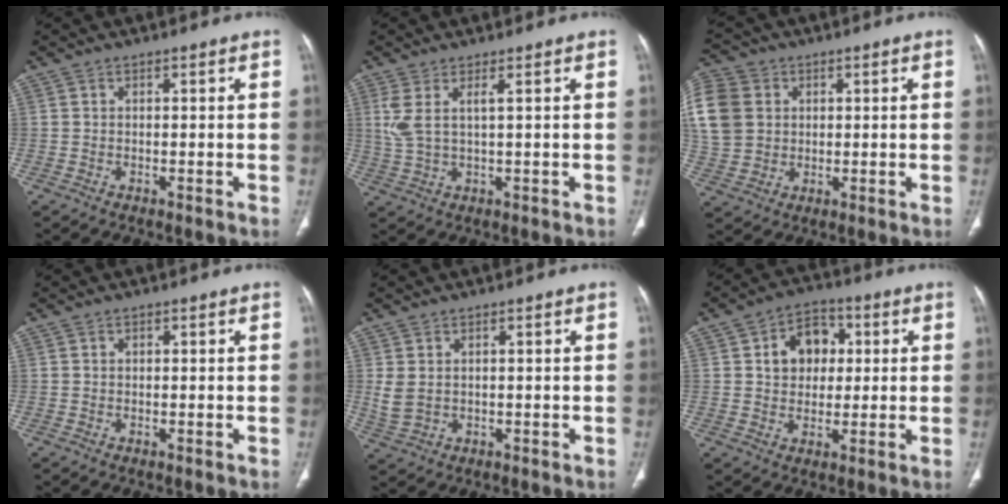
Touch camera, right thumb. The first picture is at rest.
{"total": 4.6, "force": [1.7, 1.1, 4.2], "torque": [-0.111, -0.005, 0.046]}
{"total": 20.4, "force": [4.5, 17.2, 10.1], "torque": [-0.271, 0.041, 0.096]}
{"total": 0.5, "force": [0.2, 0.4, 0.2], "torque": [-0.001, 0.001, 0.003]}
{"total": 3.6, "force": [0.7, 2.6, 2.5], "torque": [-0.058, 0.000, 0.023]}
{"total": 9.4, "force": [2.0, 7.3, 5.6], "torque": [-0.049, 0.008, 0.026]}